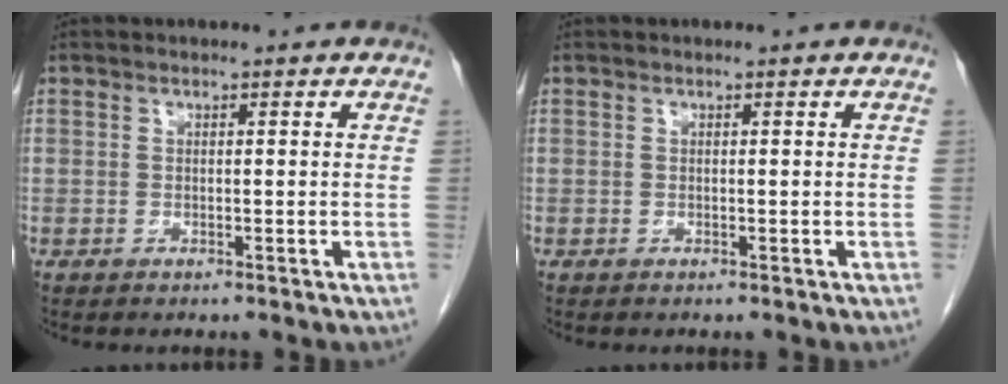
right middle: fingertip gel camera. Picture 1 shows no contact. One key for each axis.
{"total": 0.0}